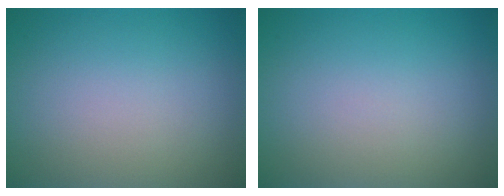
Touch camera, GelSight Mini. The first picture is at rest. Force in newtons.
{"total": 0.0}